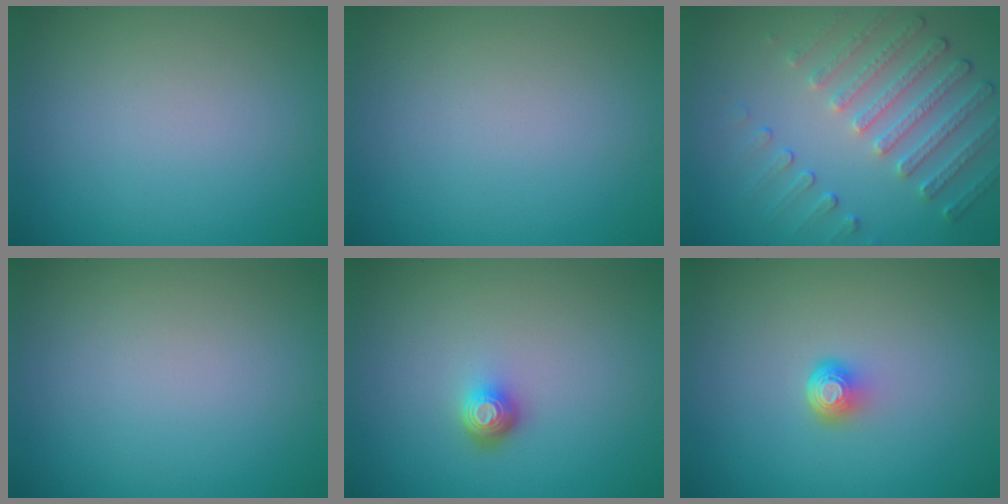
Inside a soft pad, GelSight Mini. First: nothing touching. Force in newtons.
{"total": 0.0}
{"total": 4.9, "press": 3.7, "slide": 3.3}
{"total": 0.0}
{"total": 1.7, "press": 1.3, "slide": 1.2}
{"total": 1.9, "press": 1.3, "slide": 1.4}